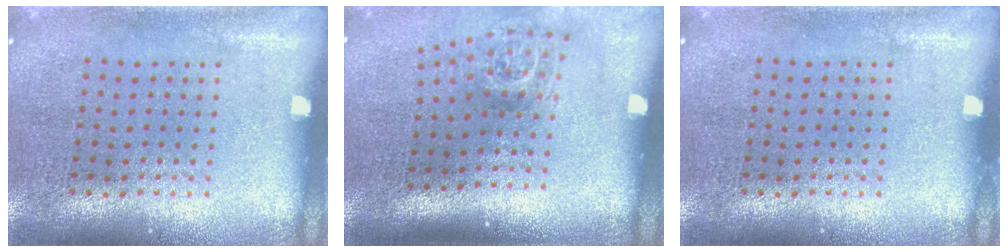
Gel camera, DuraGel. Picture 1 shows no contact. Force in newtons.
{"total": 1.8, "press": 1.2, "slide": 1.3}
{"total": 0.0}